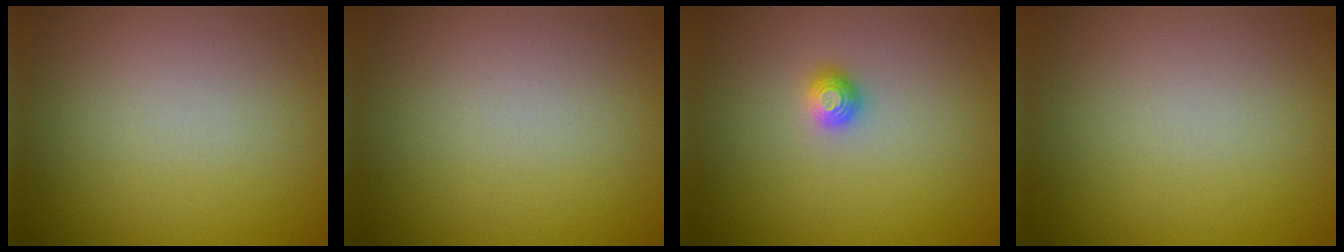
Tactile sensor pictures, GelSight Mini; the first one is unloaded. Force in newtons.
{"total": 0.0}
{"total": 1.2, "press": 1.1, "slide": 0.2}
{"total": 0.0}